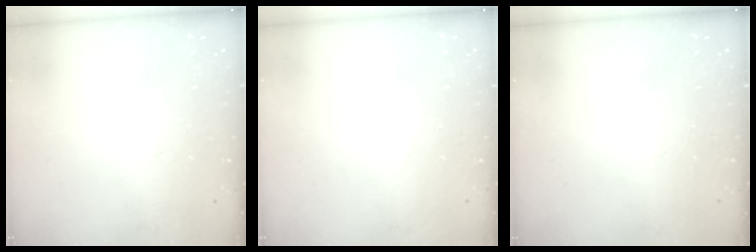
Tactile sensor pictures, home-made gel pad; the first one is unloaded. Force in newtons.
{"total": 0.0}
{"total": 0.0}